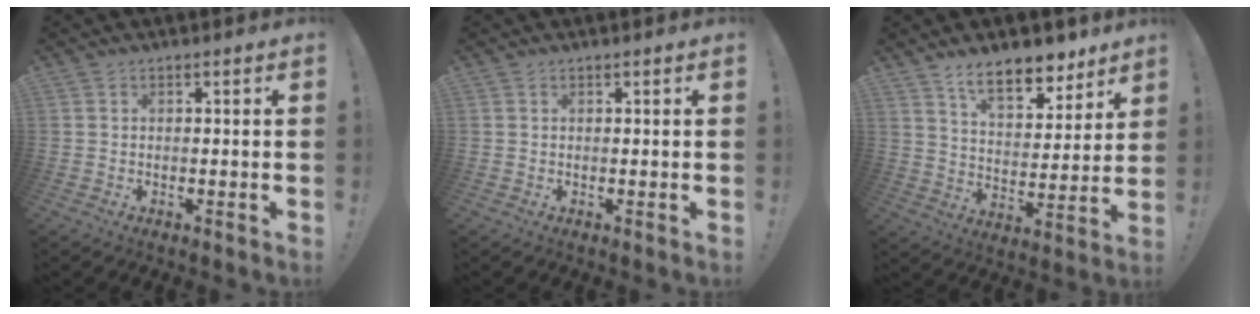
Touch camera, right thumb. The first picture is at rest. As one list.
[{"total": 0.0}, {"total": 13.1, "force": [9.7, 5.7, 6.7], "torque": [-0.097, -0.063, 0.172]}]